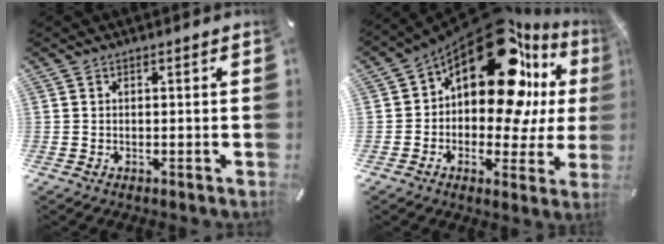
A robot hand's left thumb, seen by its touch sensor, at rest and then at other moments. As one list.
[{"total": 23.0, "force": [9.3, 11.8, 17.4], "torque": [-0.285, -0.075, 0.155]}]